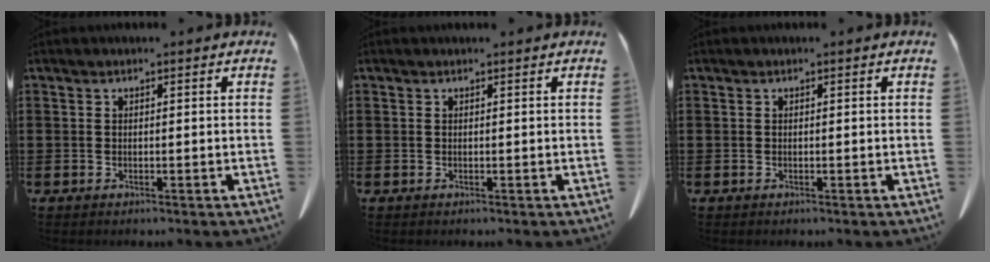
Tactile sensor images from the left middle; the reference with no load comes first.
{"total": 0.0}
{"total": 0.0}